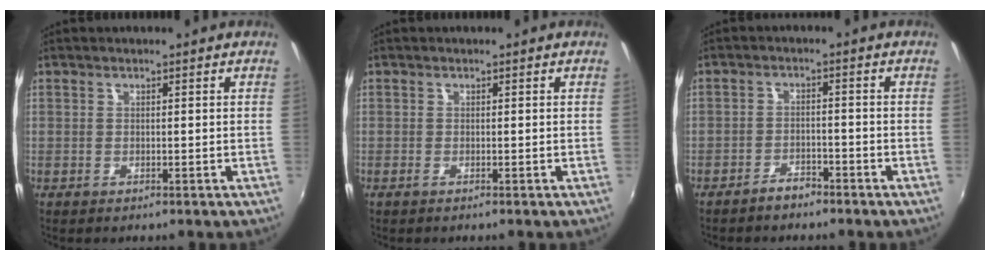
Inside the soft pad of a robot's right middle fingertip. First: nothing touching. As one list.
[{"total": 0.5, "force": [-0.4, 0.0, 0.3], "torque": [-0.005, -0.002, -0.010]}, {"total": 3.2, "force": [-2.8, 1.0, 0.9], "torque": [-0.032, 0.007, -0.044]}]